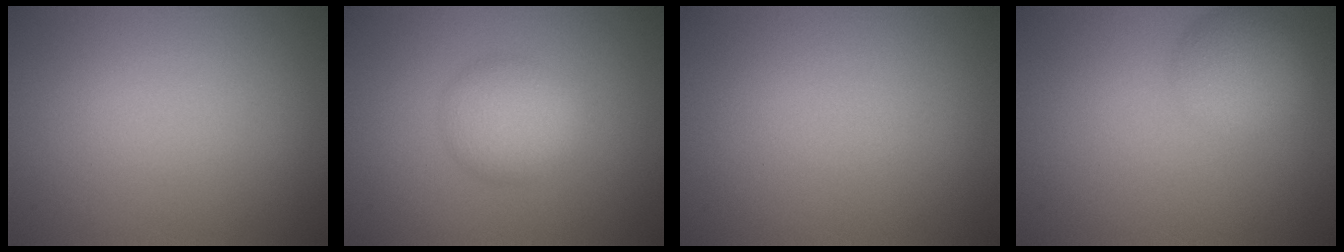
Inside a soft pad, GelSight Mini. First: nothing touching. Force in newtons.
{"total": 3.3, "press": 3.3, "slide": 0.1}
{"total": 0.0}
{"total": 3.9, "press": 3.9, "slide": 0.1}